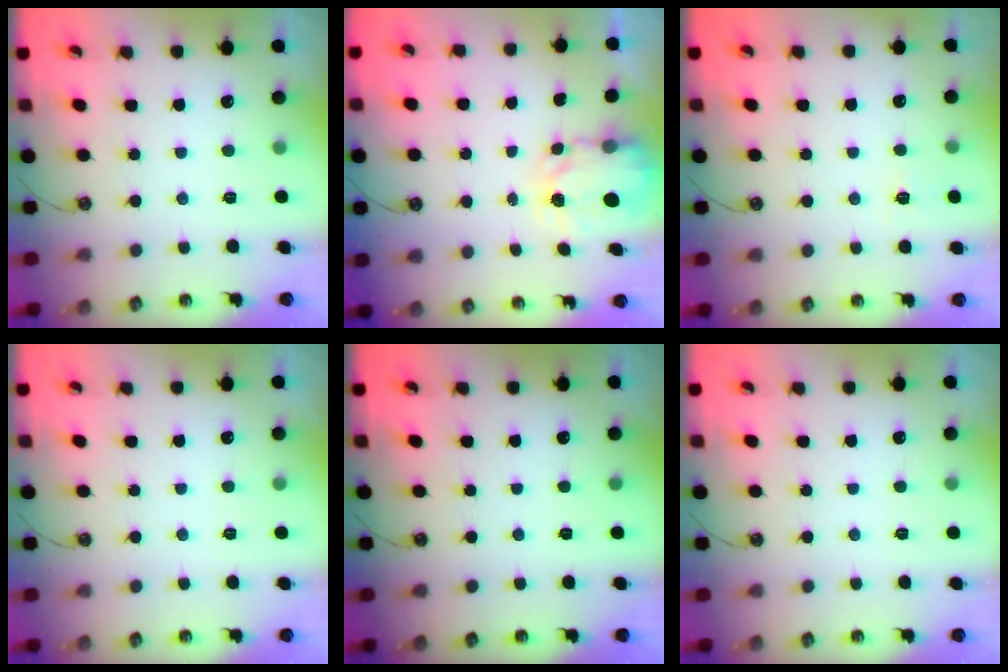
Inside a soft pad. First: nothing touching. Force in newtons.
{"total": 3.8, "press": 3.8, "slide": 0.0}
{"total": 2.7, "press": 2.7, "slide": 0.4}
{"total": 0.0}
{"total": 0.0}
{"total": 0.0}